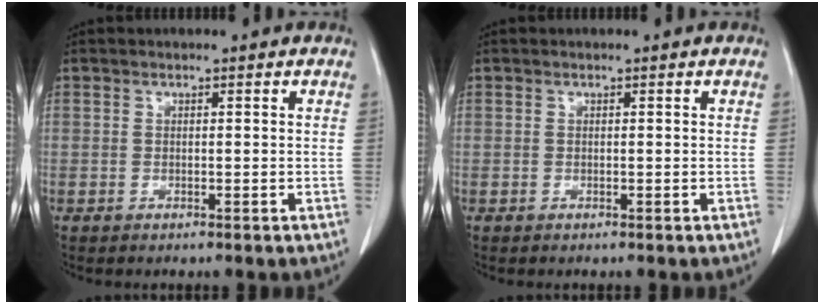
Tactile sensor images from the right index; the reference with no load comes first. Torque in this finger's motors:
{"motor_torque": [0.00, 0.00, 0.00, 0.00]}